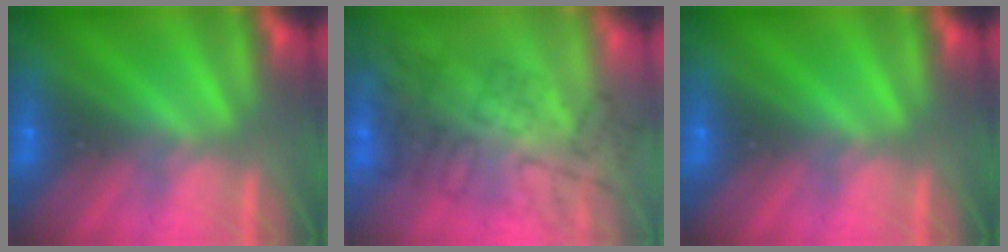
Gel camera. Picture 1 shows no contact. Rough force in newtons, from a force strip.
{"total": 4.6}
{"total": 0.0}